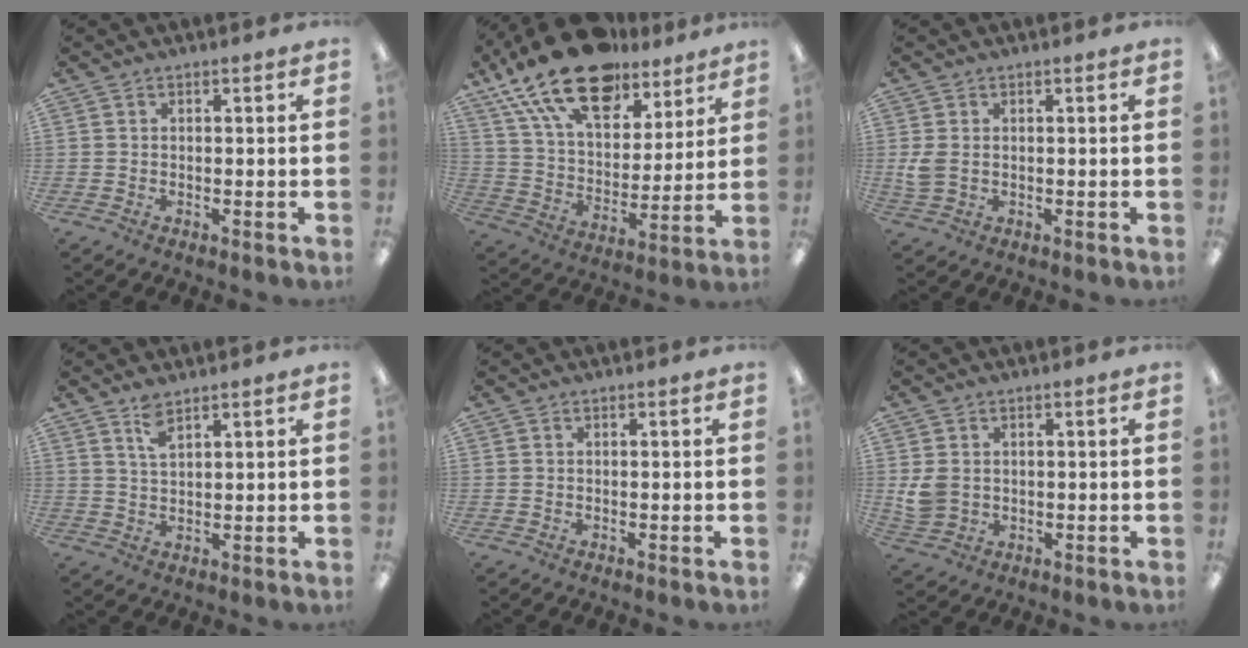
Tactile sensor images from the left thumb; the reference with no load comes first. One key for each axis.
{"total": 22.6, "fx": 15.9, "fy": 10.5, "fz": 12.2, "tx": -0.239, "ty": -0.087, "tz": 0.283}
{"total": 3.5, "fx": 0.3, "fy": 2.4, "fz": 2.5, "tx": -0.055, "ty": -0.004, "tz": 0.001}
{"total": 4.2, "fx": 3.2, "fy": 1.1, "fz": 2.5, "tx": -0.059, "ty": -0.004, "tz": 0.057}
{"total": 0.0}
{"total": 4.7, "fx": 1.0, "fy": 3.9, "fz": 2.4, "tx": -0.046, "ty": 0.003, "tz": 0.021}